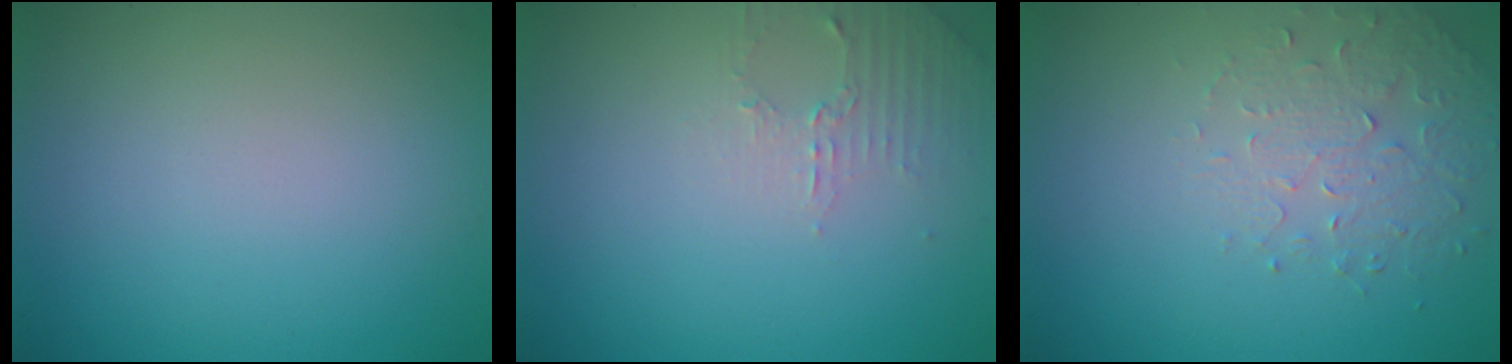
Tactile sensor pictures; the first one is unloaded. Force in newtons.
{"total": 1.8, "press": 1.7, "slide": 0.5}
{"total": 1.9, "press": 1.5, "slide": 1.1}